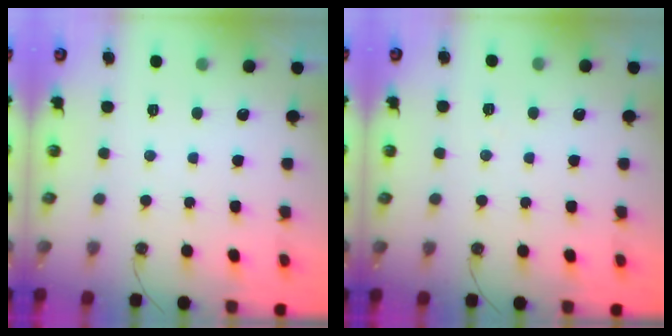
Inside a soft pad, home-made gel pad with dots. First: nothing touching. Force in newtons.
{"total": 4.5, "press": 1.6, "slide": 4.2}